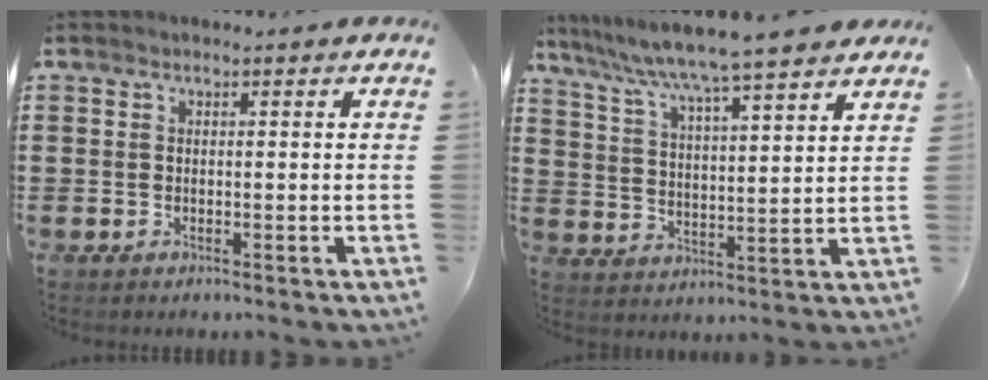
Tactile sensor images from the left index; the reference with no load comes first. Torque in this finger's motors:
{"motor_torque": [0.94, -0.99, 0.93, 0.21]}